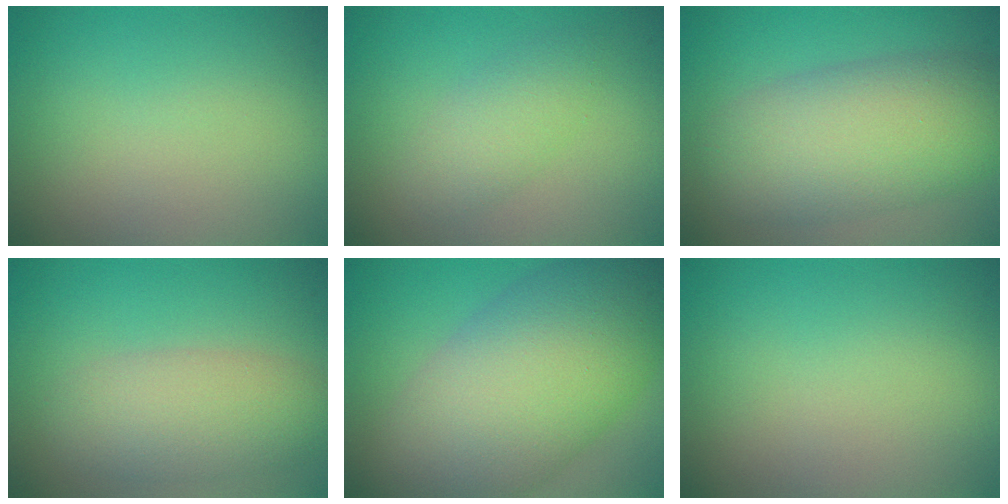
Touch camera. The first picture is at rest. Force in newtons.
{"total": 2.5, "press": 2.5, "slide": 0.1}
{"total": 8.1, "press": 8.1, "slide": 0.3}
{"total": 4.7, "press": 4.7, "slide": 0.1}
{"total": 12.7, "press": 12.7, "slide": 0.2}
{"total": 0.0}